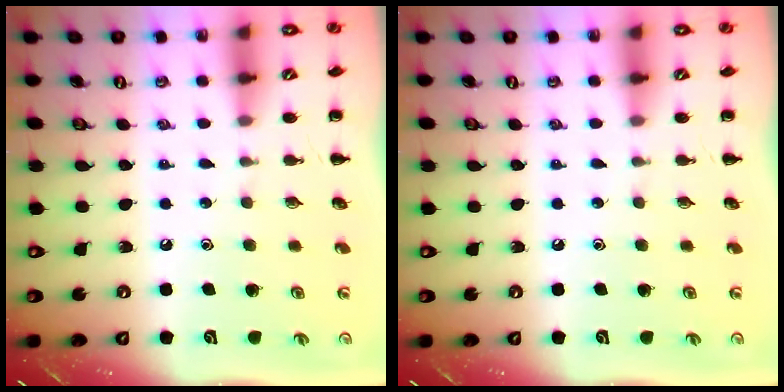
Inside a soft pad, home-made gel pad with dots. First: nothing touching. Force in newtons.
{"total": 0.0}